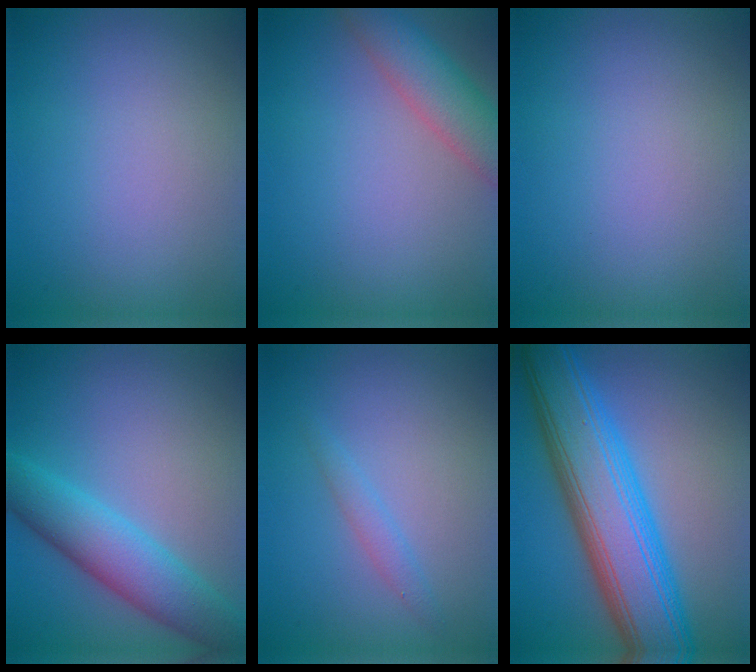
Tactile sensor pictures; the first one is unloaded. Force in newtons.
{"total": 4.3, "press": 4.3, "slide": 0.1}
{"total": 0.0}
{"total": 5.9, "press": 5.9, "slide": 0.1}
{"total": 1.2, "press": 1.2, "slide": 0.1}
{"total": 11.0, "press": 11.0, "slide": 0.1}